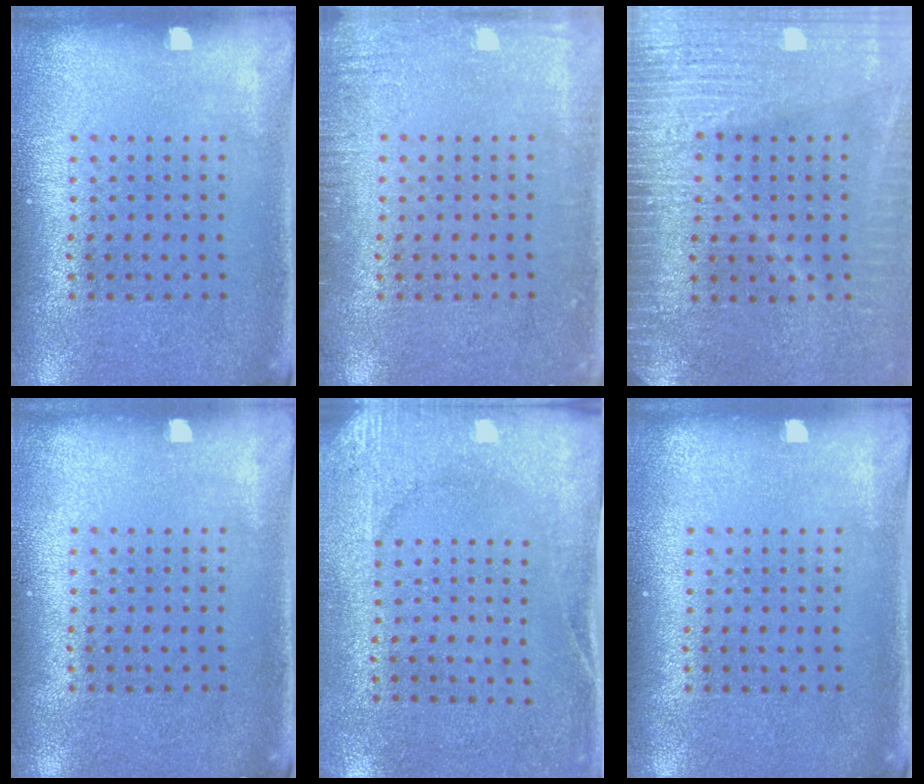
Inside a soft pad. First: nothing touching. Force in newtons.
{"total": 1.8, "press": 1.8, "slide": 0.2}
{"total": 3.8, "press": 3.3, "slide": 1.9}
{"total": 0.0}
{"total": 2.7, "press": 2.2, "slide": 1.5}
{"total": 0.0}